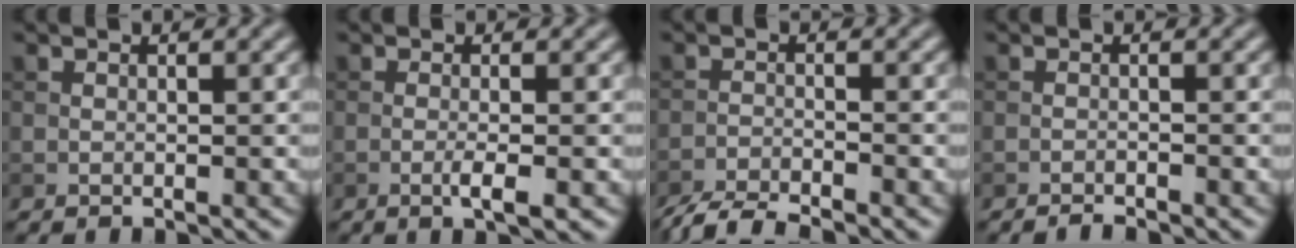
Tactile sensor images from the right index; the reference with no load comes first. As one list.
[{"total": 2.2, "force": [-0.7, 0.4, 2.0], "torque": [-0.033, 0.001, -0.016]}, {"total": 4.7, "force": [-4.2, 0.6, 1.9], "torque": [-0.040, -0.008, -0.086]}, {"total": 1.2, "force": [-1.1, 0.0, 0.4], "torque": [-0.006, 0.002, -0.021]}]